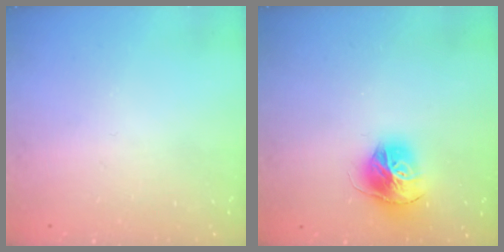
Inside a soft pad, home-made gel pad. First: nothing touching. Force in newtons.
{"total": 14.8, "press": 14.7, "slide": 1.6}